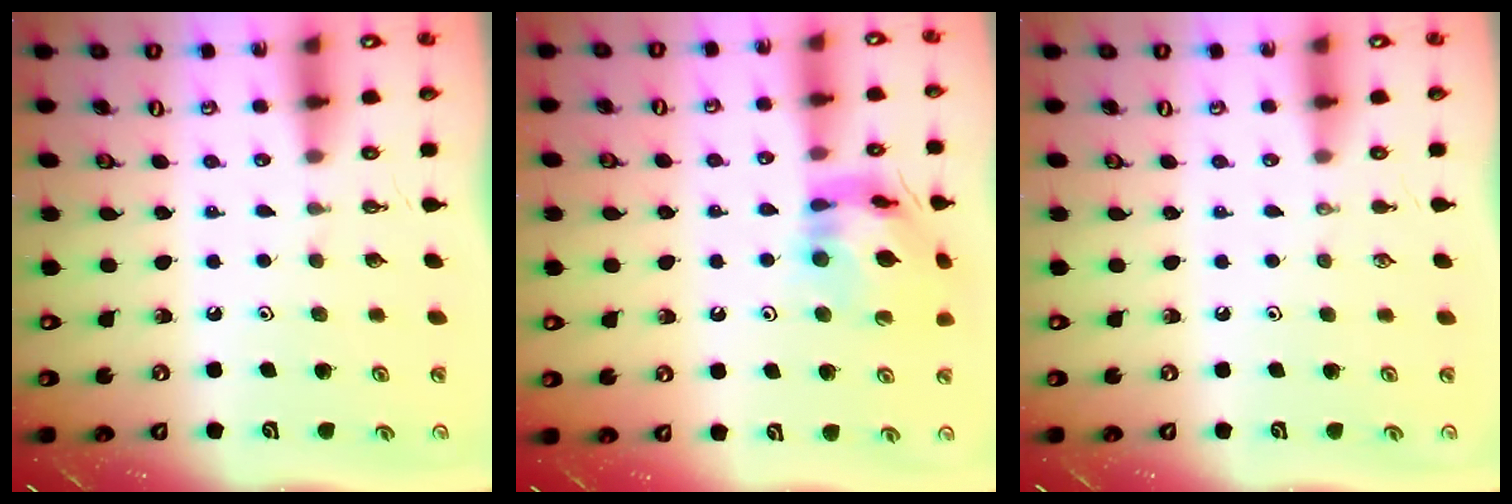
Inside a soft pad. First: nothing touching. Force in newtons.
{"total": 14.2, "press": 14.1, "slide": 1.3}
{"total": 0.0}